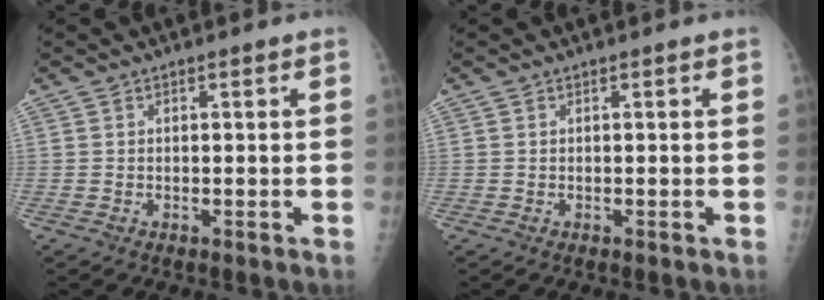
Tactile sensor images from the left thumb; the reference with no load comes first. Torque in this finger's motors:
{"motor_torque": [0.03, 0.04, 0.00, 0.00, 0.00]}